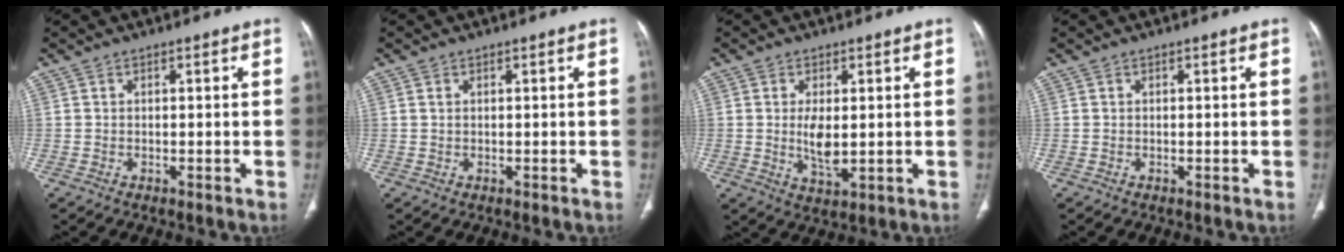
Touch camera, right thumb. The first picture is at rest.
{"total": 0.5, "force": [0.3, 0.3, 0.3], "torque": [-0.006, 0.003, 0.005]}
{"total": 5.5, "force": [0.3, 2.5, 4.9], "torque": [-0.090, -0.014, 0.010]}
{"total": 0.0}